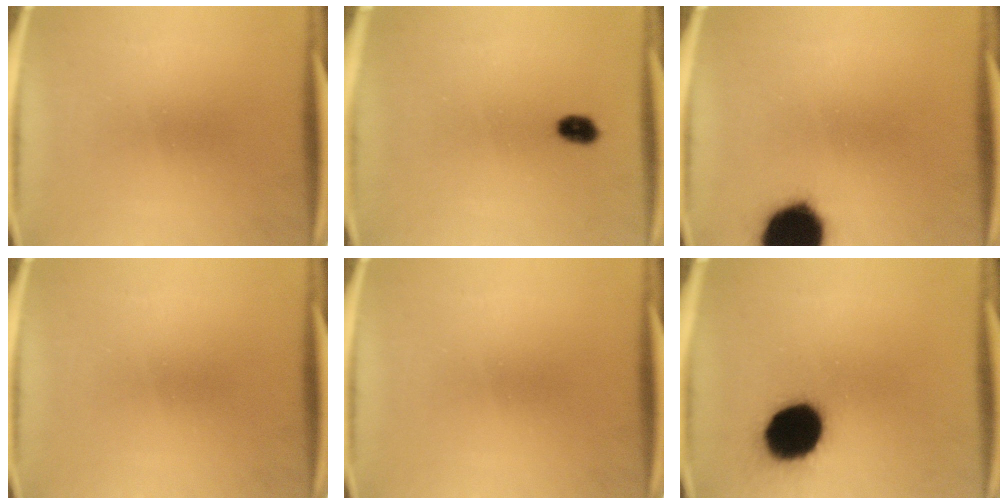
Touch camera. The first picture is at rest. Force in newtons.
{"total": 2.8}
{"total": 17.8}
{"total": 0.0}
{"total": 0.0}
{"total": 17.7}